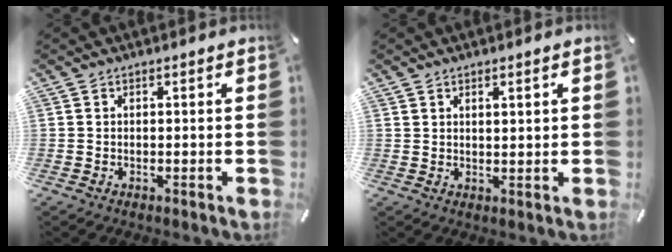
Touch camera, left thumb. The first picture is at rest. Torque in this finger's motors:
{"motor_torque": [0.28, -0.05, -0.09, 0.04, -0.04]}